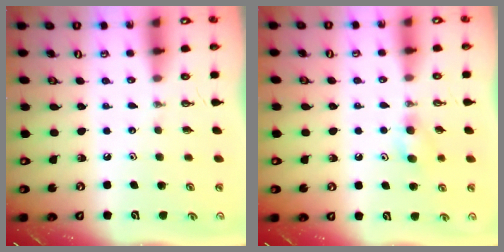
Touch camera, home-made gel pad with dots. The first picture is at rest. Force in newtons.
{"total": 5.5, "press": 5.3, "slide": 1.4}